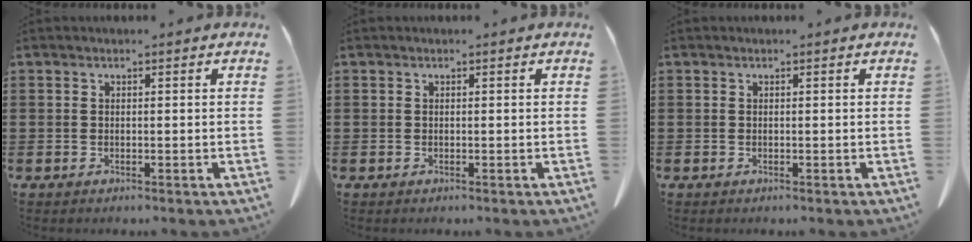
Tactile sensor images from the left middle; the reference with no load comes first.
{"total": 0.0}
{"total": 0.0}